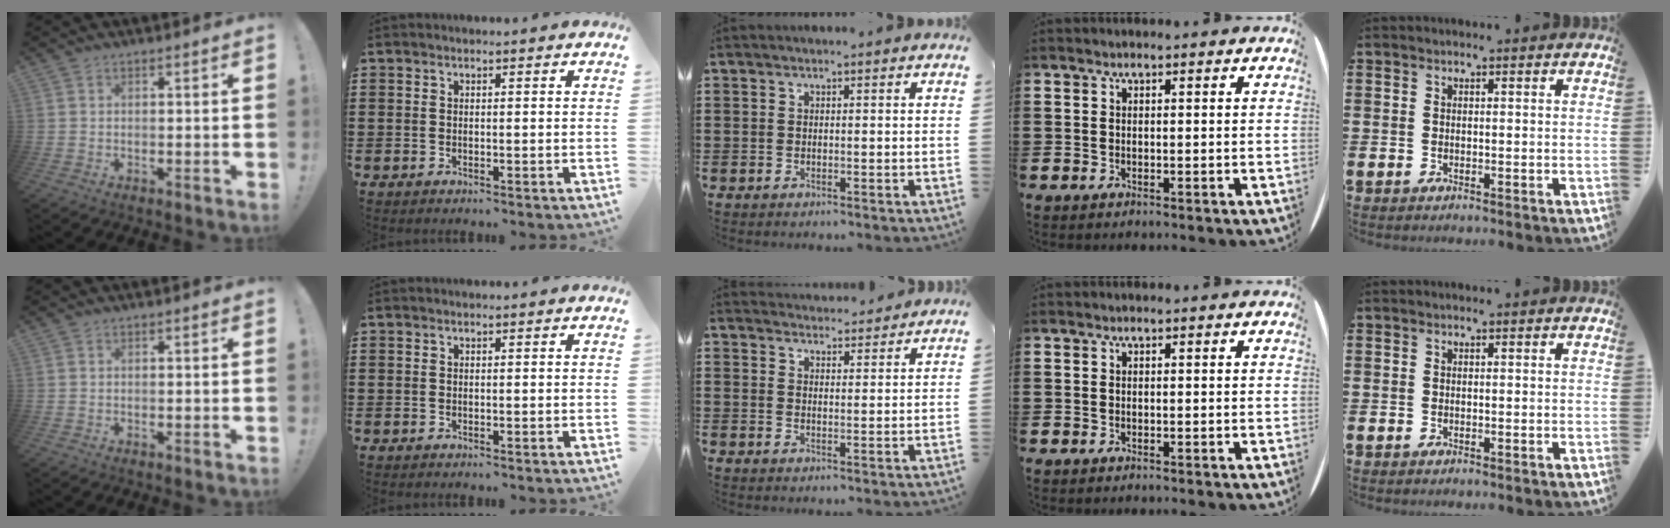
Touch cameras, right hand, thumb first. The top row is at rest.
{"middle": {"total": 3.2, "force": [3.2, 0.0, -0.4], "torque": [-0.001, -0.015, 0.059]}}